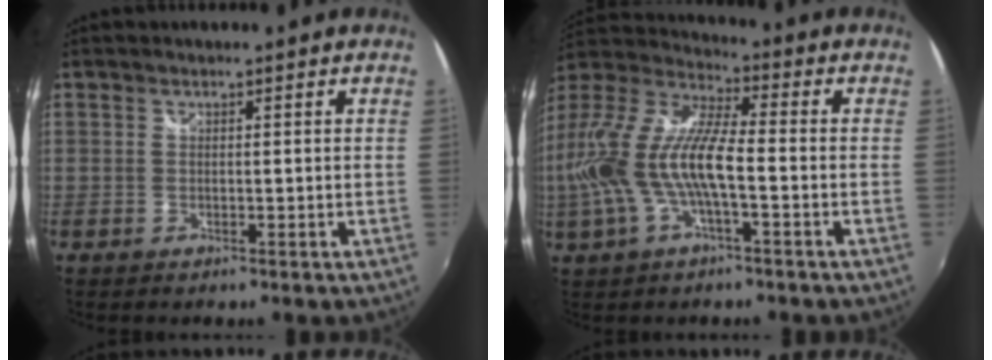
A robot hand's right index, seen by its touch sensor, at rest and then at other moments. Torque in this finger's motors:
{"motor_torque": [1.36, -0.78, 1.05, 0.21]}